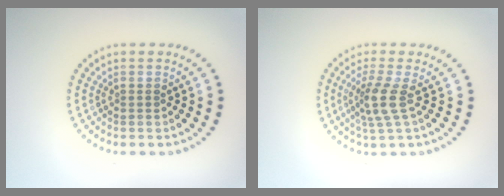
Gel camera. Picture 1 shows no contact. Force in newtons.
{"total": 2.8, "press": 2.2, "slide": 1.8}